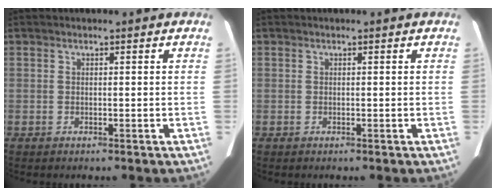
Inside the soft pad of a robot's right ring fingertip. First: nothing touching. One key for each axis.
{"total": 0.0}